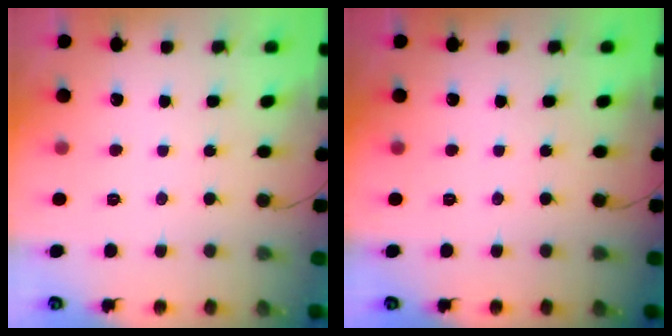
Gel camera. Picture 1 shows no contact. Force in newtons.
{"total": 0.0}